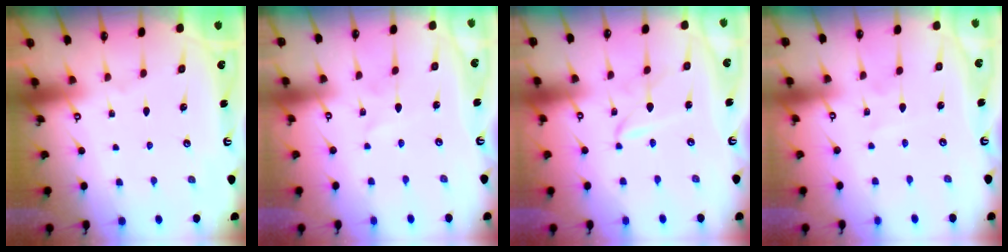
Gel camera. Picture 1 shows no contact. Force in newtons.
{"total": 1.8, "press": 1.7, "slide": 0.2}
{"total": 2.6, "press": 2.6, "slide": 0.2}
{"total": 3.6, "press": 3.6, "slide": 0.4}